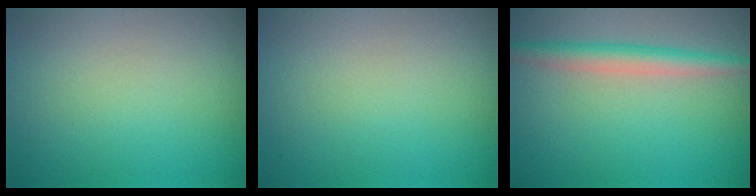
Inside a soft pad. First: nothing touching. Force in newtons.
{"total": 0.0}
{"total": 2.9, "press": 2.9, "slide": 0.1}